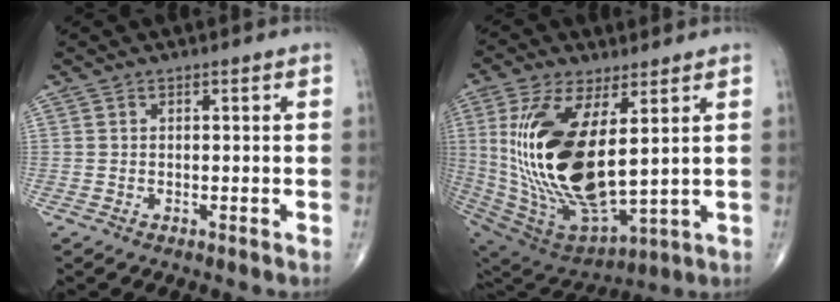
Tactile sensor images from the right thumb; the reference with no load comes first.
{"total": 24.8, "force": [4.0, 10.9, 21.9], "torque": [-0.452, -0.037, 0.091]}